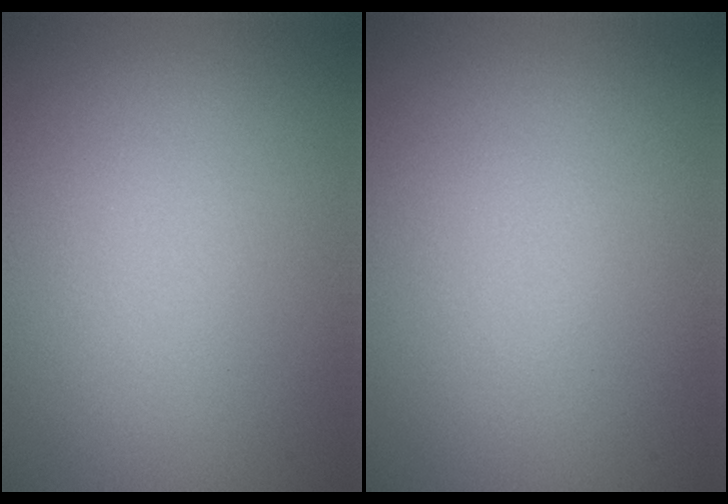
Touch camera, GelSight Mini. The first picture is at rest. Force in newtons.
{"total": 0.0}